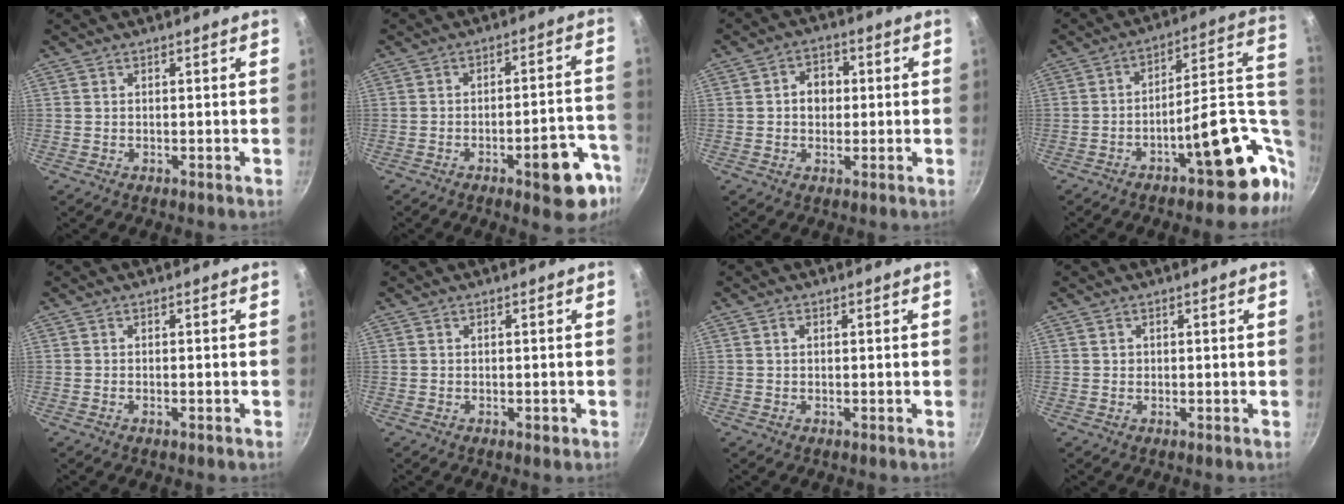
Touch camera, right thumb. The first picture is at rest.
{"total": 12.5, "force": [-6.3, 4.4, 9.8], "torque": [-0.077, 0.041, -0.077]}
{"total": 5.4, "force": [0.4, 4.4, 3.1], "torque": [-0.018, 0.009, 0.000]}
{"total": 21.0, "force": [-4.4, 8.6, 18.6], "torque": [-0.199, 0.025, -0.055]}
{"total": 0.6, "force": [-0.4, 0.2, 0.5], "torque": [-0.011, 0.003, -0.008]}
{"total": 0.9, "force": [-0.4, 0.5, 0.6], "torque": [-0.006, 0.002, -0.005]}
{"total": 0.8, "force": [0.3, 0.6, 0.5], "torque": [-0.009, 0.004, 0.004]}
{"total": 0.8, "force": [0.2, 0.7, 0.2], "torque": [0.000, 0.004, 0.004]}